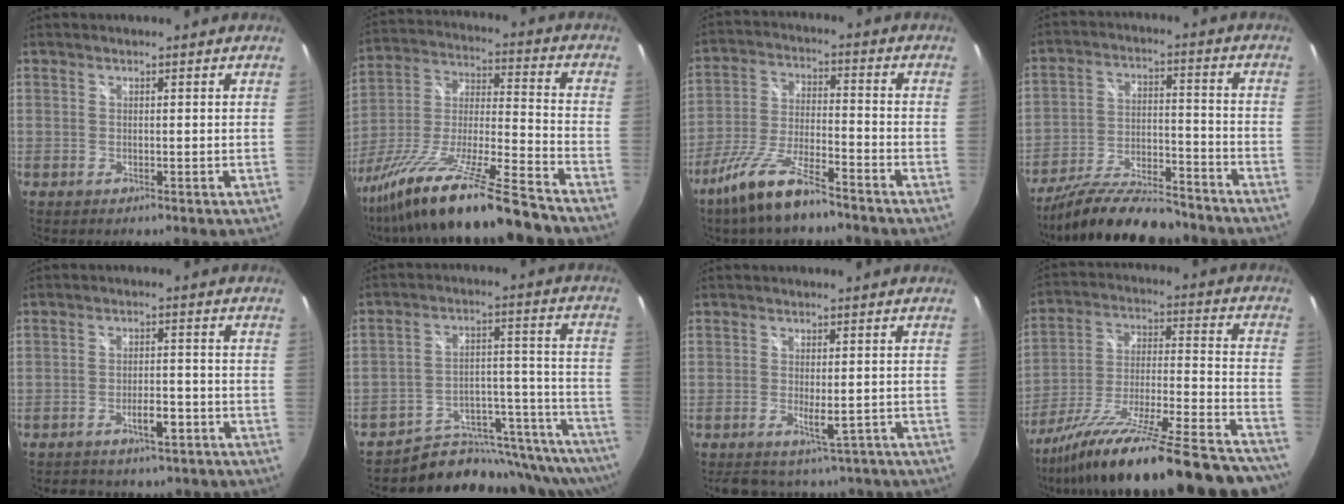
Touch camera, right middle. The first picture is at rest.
{"total": 24.3, "force": [-18.5, 0.9, 15.7], "torque": [-0.280, -0.046, -0.317]}
{"total": 11.7, "force": [-8.7, 2.3, 7.5], "torque": [-0.158, -0.012, -0.160]}
{"total": 17.9, "force": [-15.1, 4.5, 8.4], "torque": [-0.164, -0.018, -0.240]}
{"total": 7.1, "force": [-5.5, 3.2, 3.1], "torque": [-0.060, 0.016, -0.067]}
{"total": 22.5, "force": [-20.2, 7.4, 6.6], "torque": [-0.073, 0.030, -0.277]}
{"total": 9.5, "force": [-7.9, 3.7, 3.7], "torque": [-0.065, 0.002, -0.095]}
{"total": 34.2, "force": [-28.7, 3.9, 18.2], "torque": [-0.254, -0.060, -0.424]}